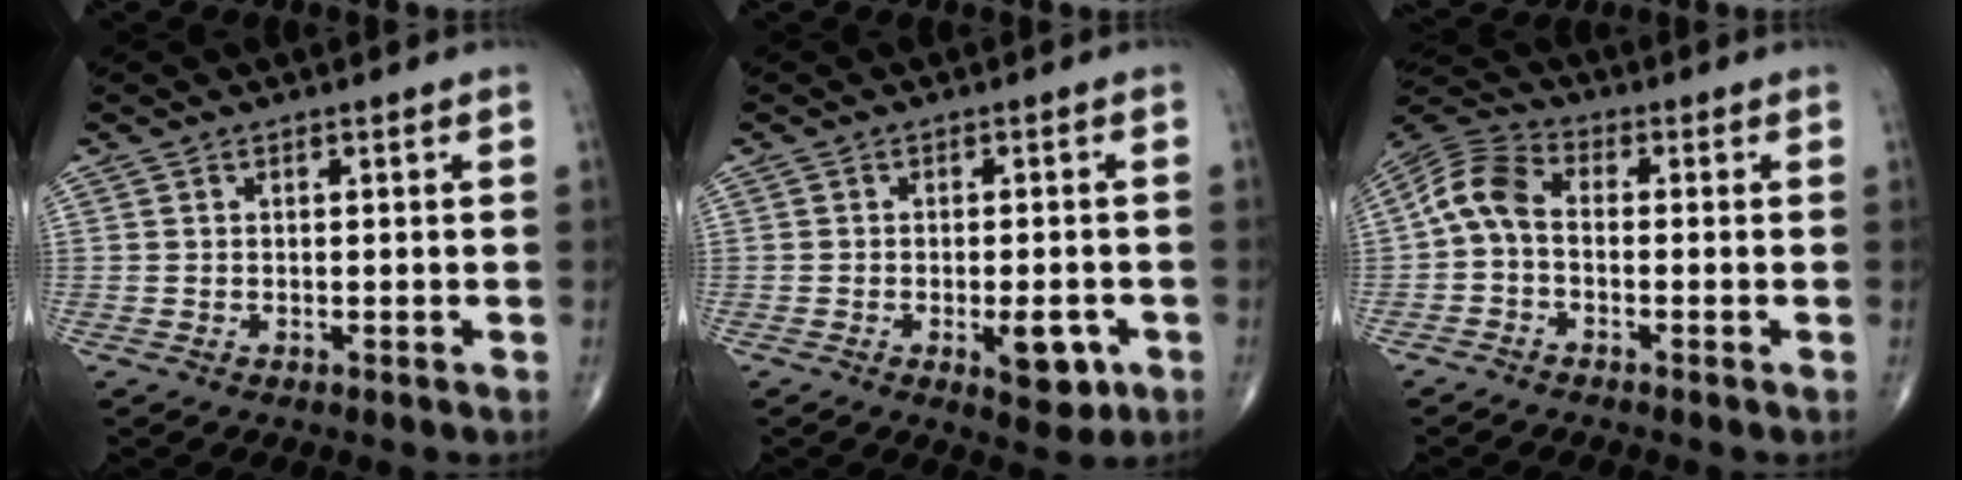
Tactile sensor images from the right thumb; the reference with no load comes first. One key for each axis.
{"total": 6.1, "fx": -2.2, "fy": 2.6, "fz": 5.1, "tx": -0.055, "ty": -0.001, "tz": -0.024}
{"total": 7.0, "fx": -0.9, "fy": 4.3, "fz": 5.4, "tx": -0.105, "ty": 0.024, "tz": -0.036}